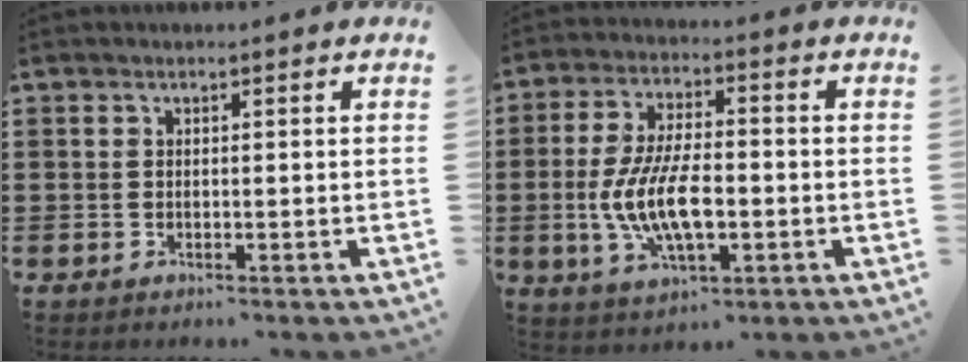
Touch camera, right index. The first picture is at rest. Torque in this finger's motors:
{"motor_torque": [1.24, -0.90, 1.05, 0.21]}